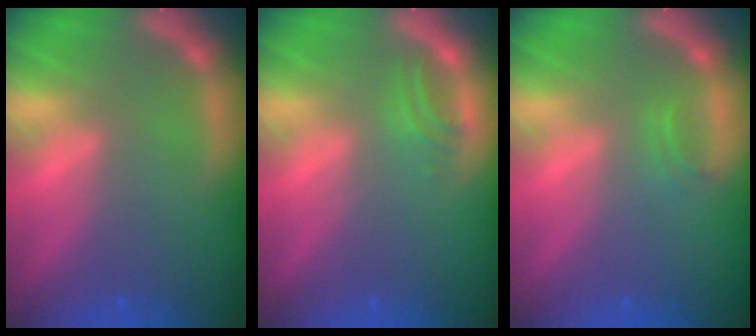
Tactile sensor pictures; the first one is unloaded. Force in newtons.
{"total": 1.5}
{"total": 0.9}